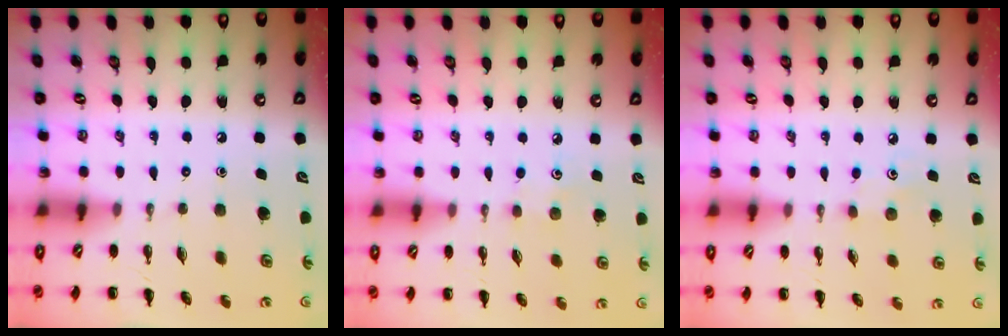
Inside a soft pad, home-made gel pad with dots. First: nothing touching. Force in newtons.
{"total": 3.5, "press": 3.4, "slide": 0.8}
{"total": 3.0, "press": 2.9, "slide": 0.8}